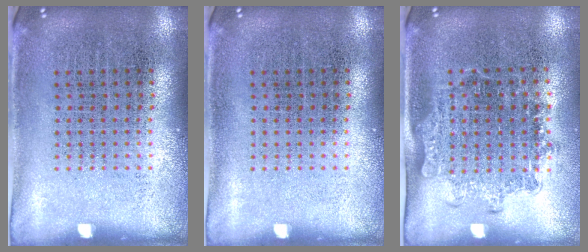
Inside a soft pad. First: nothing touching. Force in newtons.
{"total": 0.0}
{"total": 1.4, "press": 1.1, "slide": 0.8}